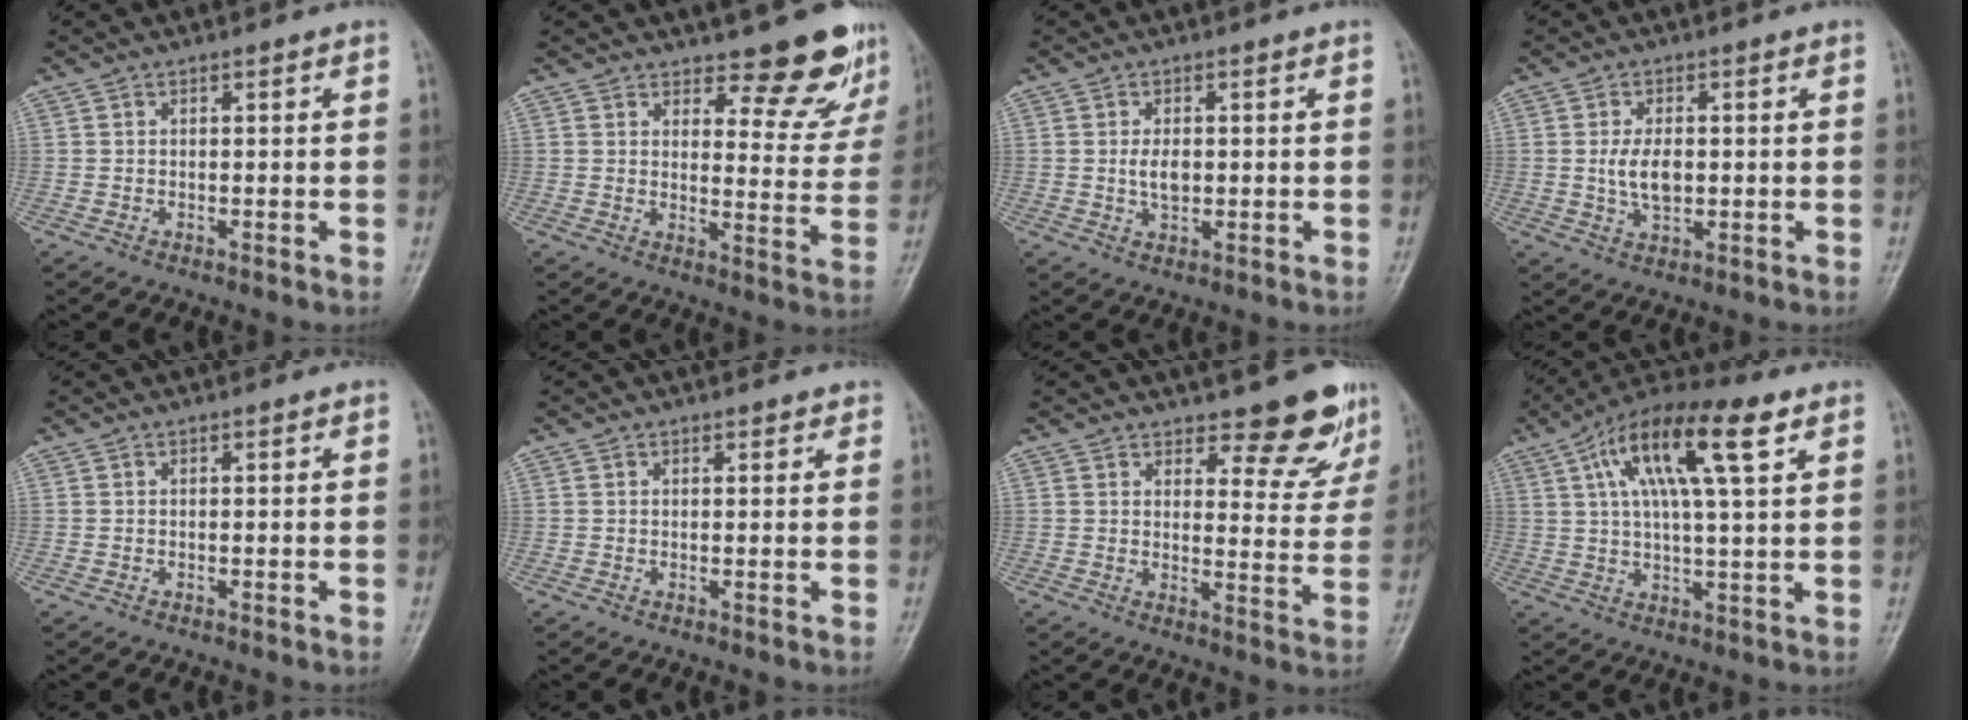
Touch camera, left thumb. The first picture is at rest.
{"total": 11.0, "force": [9.4, 3.8, 4.3], "torque": [-0.016, -0.083, 0.113]}
{"total": 3.5, "force": [0.2, 2.1, 2.8], "torque": [-0.047, -0.004, 0.005]}
{"total": 5.5, "force": [0.2, 3.2, 4.5], "torque": [-0.084, -0.005, 0.005]}
{"total": 0.0}
{"total": 1.2, "force": [0.9, 0.6, 0.4], "torque": [0.002, -0.005, 0.009]}
{"total": 9.9, "force": [8.2, 3.6, 4.3], "torque": [-0.018, -0.068, 0.100]}
{"total": 16.8, "force": [7.0, 4.8, 14.5], "torque": [-0.252, 0.011, 0.115]}